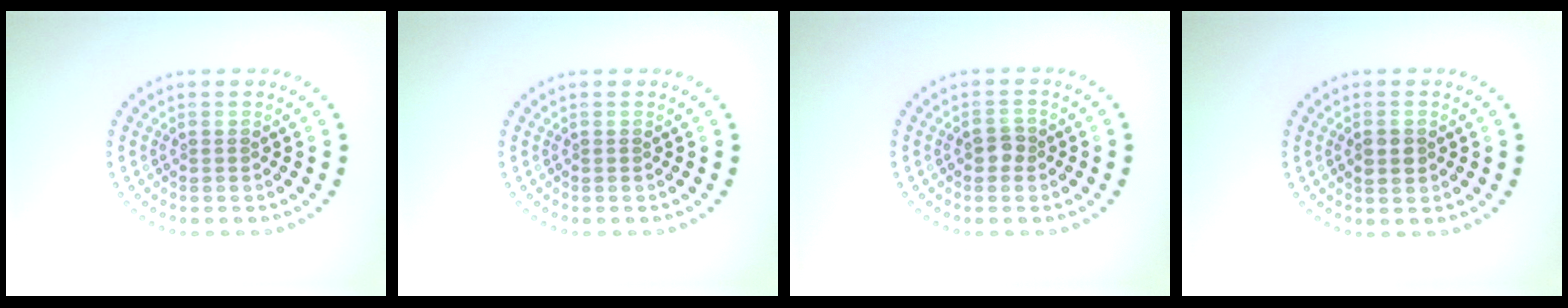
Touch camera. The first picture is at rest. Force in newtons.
{"total": 0.0}
{"total": 1.6, "press": 1.5, "slide": 0.5}
{"total": 1.4, "press": 1.4, "slide": 0.1}